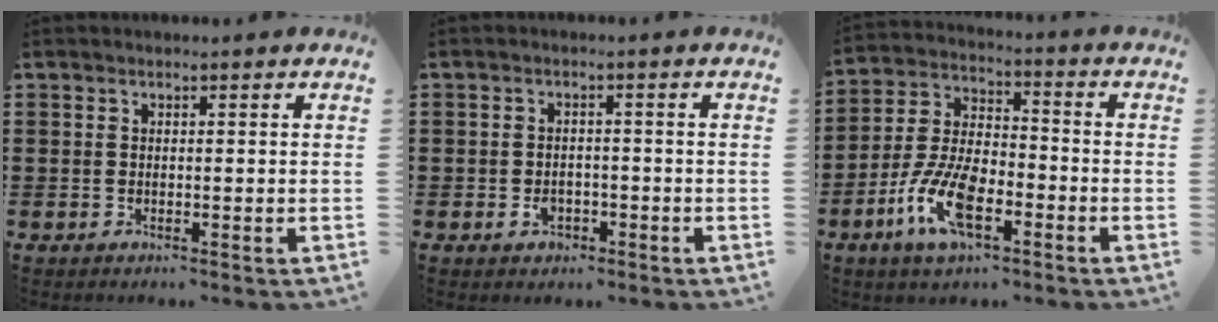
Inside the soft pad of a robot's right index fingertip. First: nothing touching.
{"total": 2.0, "force": [-1.0, 1.3, 1.1], "torque": [-0.025, -0.003, -0.019]}
{"total": 10.3, "force": [-4.7, 4.5, 8.0], "torque": [-0.190, -0.004, -0.090]}